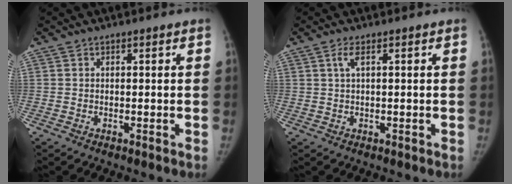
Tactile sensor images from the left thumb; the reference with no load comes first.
{"total": 1.4, "force": [0.5, 0.2, 1.3], "torque": [-0.039, 0.007, 0.015]}